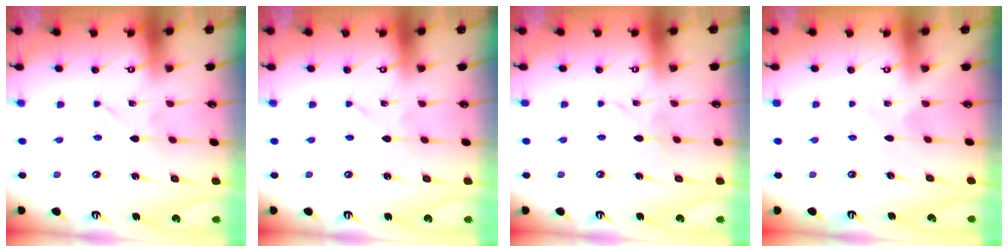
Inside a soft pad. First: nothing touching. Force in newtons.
{"total": 0.0}
{"total": 2.6, "press": 2.6, "slide": 0.2}
{"total": 2.8, "press": 2.8, "slide": 0.4}